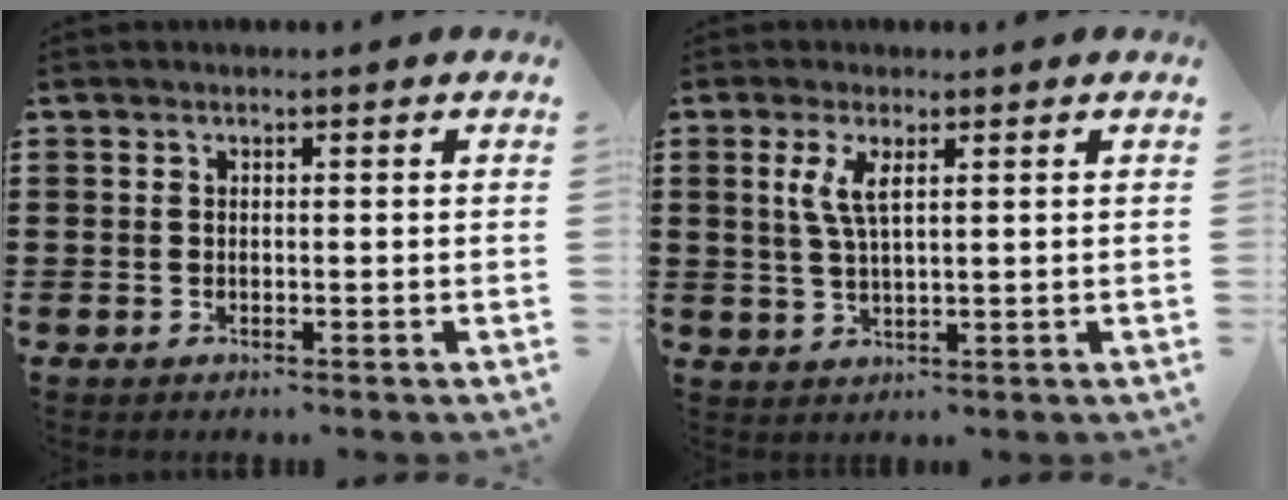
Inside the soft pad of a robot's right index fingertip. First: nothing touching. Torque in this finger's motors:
{"motor_torque": [0.10, -0.09, 0.42, 0.09]}